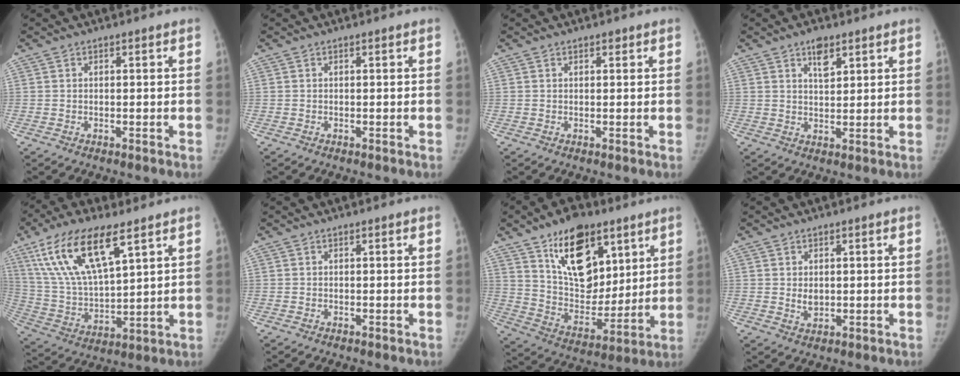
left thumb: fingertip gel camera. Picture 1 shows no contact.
{"total": 0.0}
{"total": 0.8, "force": [0.6, 0.4, 0.4], "torque": [-0.002, -0.003, 0.007]}
{"total": 4.4, "force": [2.7, 2.1, 2.8], "torque": [-0.031, -0.017, 0.044]}
{"total": 18.4, "force": [9.9, 6.6, 14.0], "torque": [-0.264, -0.028, 0.196]}
{"total": 0.0}
{"total": 20.0, "force": [10.9, 11.5, 12.2], "torque": [-0.141, -0.061, 0.190]}
{"total": 2.6, "force": [0.4, 1.9, 1.8], "torque": [-0.022, -0.007, 0.012]}